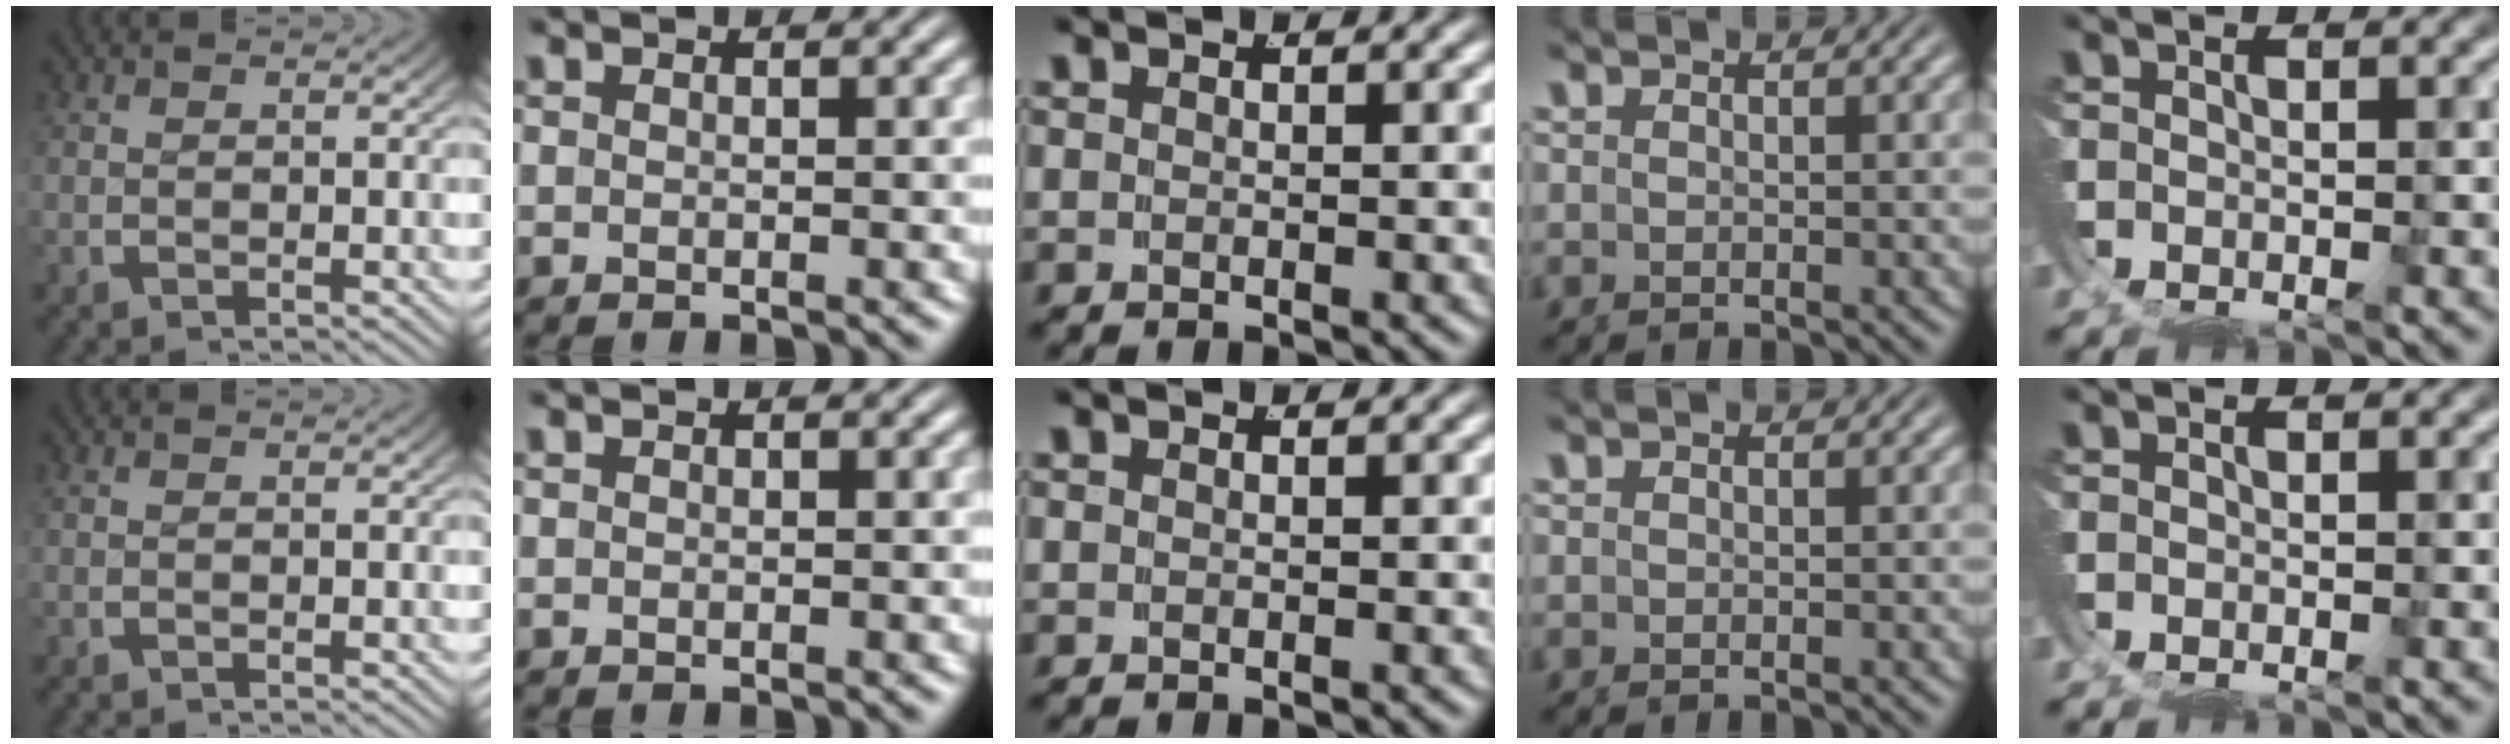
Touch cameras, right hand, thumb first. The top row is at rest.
{}